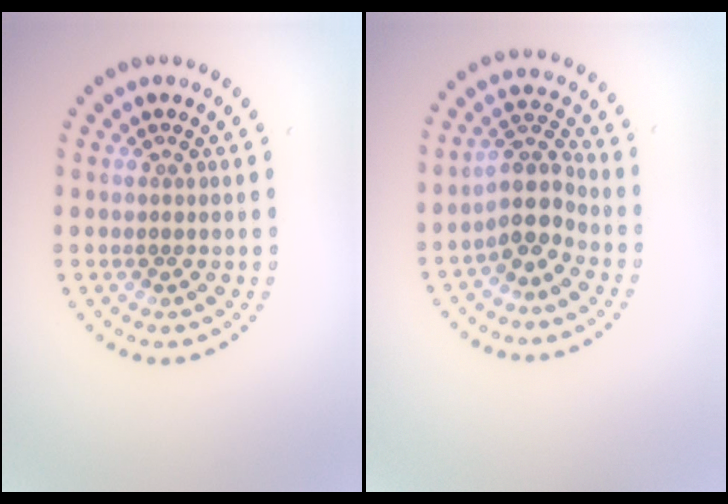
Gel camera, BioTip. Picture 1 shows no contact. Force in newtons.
{"total": 3.4, "press": 2.8, "slide": 2.0}